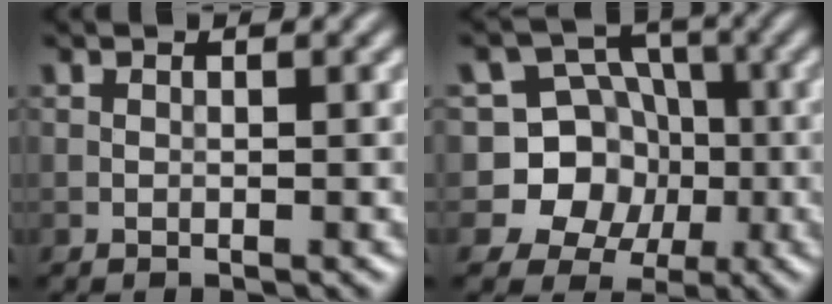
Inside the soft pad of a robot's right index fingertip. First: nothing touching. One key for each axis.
{"total": 8.5, "fx": -1.0, "fy": 8.1, "fz": 2.5, "tx": -0.048, "ty": 0.031, "tz": -0.043}